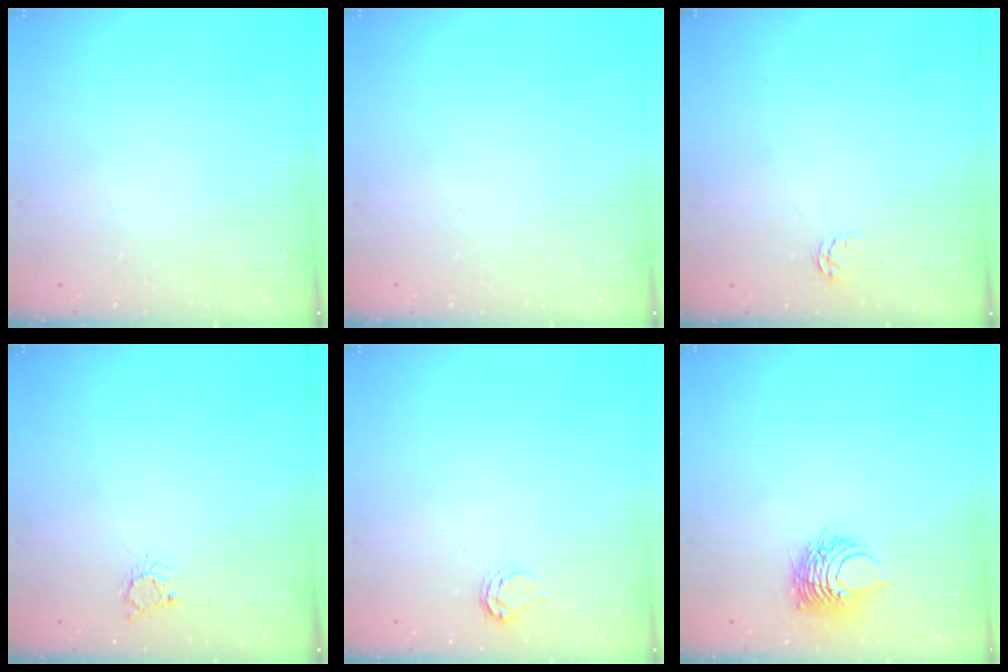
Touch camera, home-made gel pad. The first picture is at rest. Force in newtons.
{"total": 0.0}
{"total": 2.5, "press": 2.5, "slide": 0.4}
{"total": 3.9, "press": 3.9, "slide": 0.2}
{"total": 5.0, "press": 5.0, "slide": 0.5}
{"total": 7.5, "press": 7.5, "slide": 0.6}